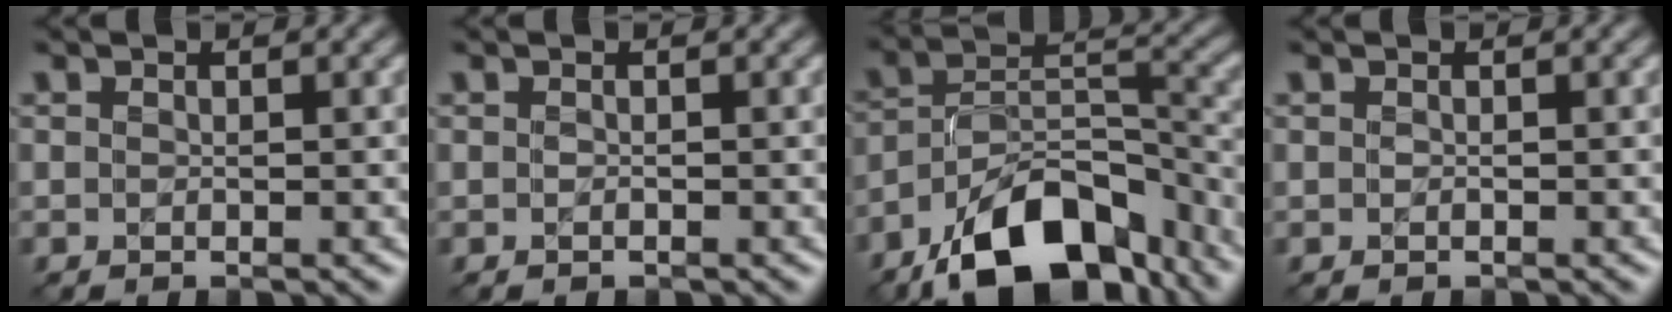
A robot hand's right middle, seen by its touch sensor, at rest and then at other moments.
{"total": 0.0}
{"total": 13.4, "force": [-9.2, 6.1, 7.7], "torque": [-0.127, 0.008, -0.164]}
{"total": 0.0}